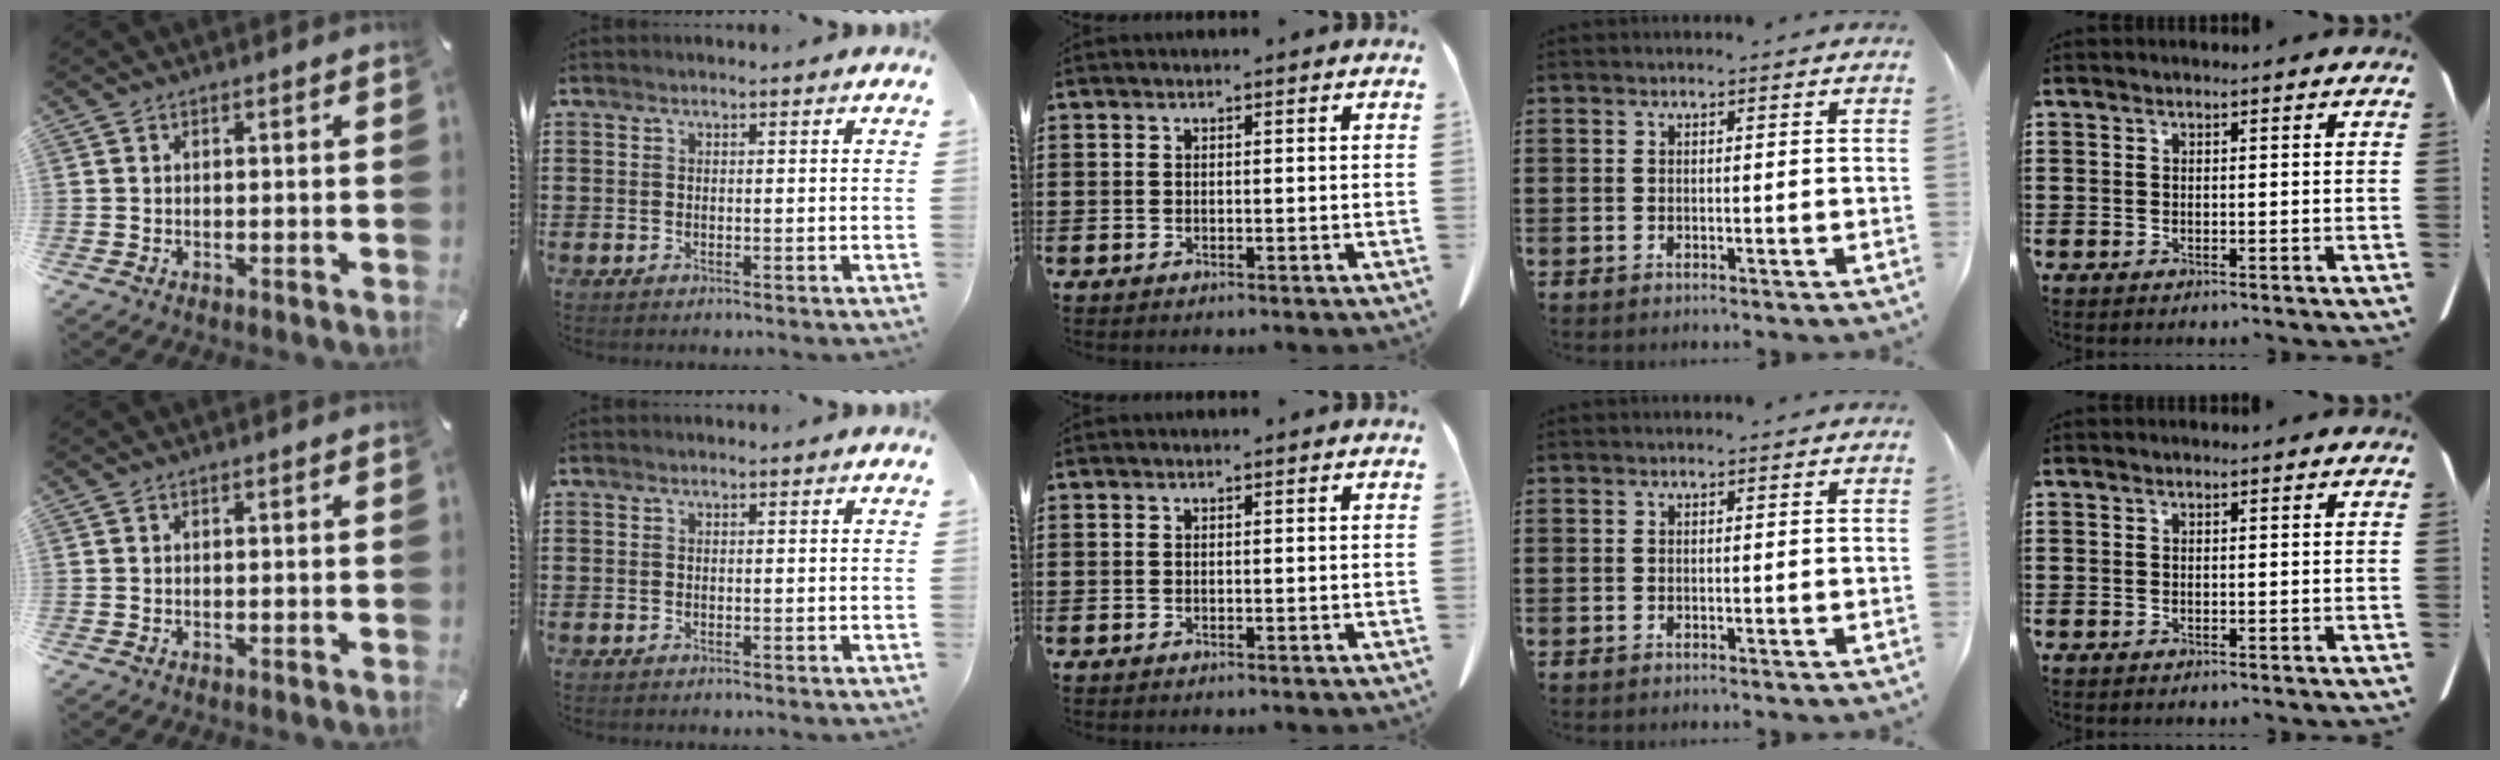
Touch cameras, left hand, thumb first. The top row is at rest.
{}